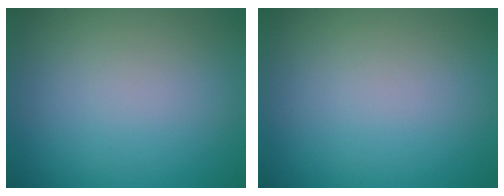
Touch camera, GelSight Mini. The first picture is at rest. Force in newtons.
{"total": 0.0}